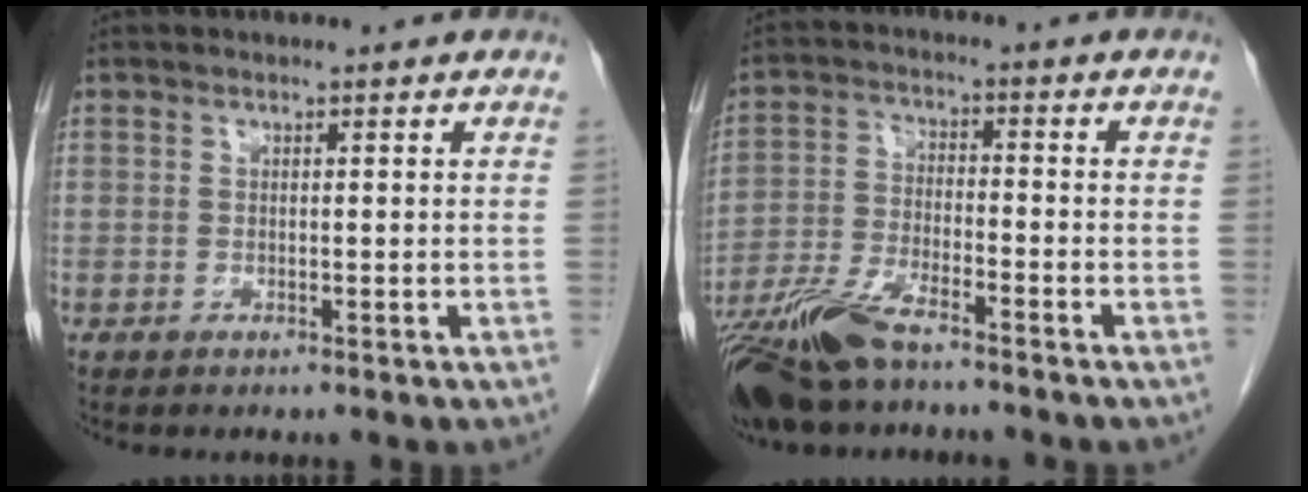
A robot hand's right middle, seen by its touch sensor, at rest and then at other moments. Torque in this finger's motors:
{"motor_torque": [0.42, -0.96, 0.16, 0.05]}